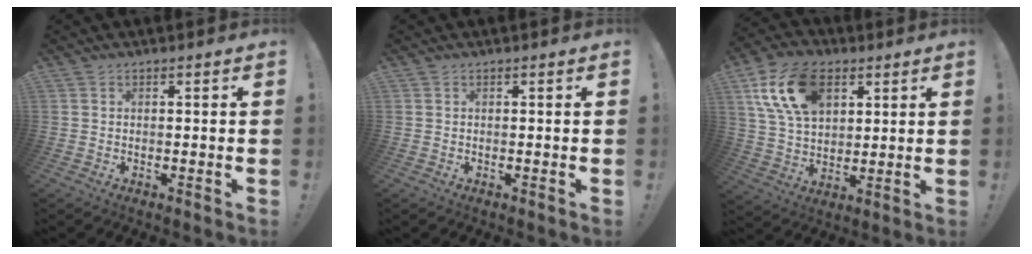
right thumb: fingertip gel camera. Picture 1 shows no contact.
{"total": 0.0}
{"total": 17.8, "force": [8.0, 11.3, 11.3], "torque": [-0.210, -0.018, 0.150]}